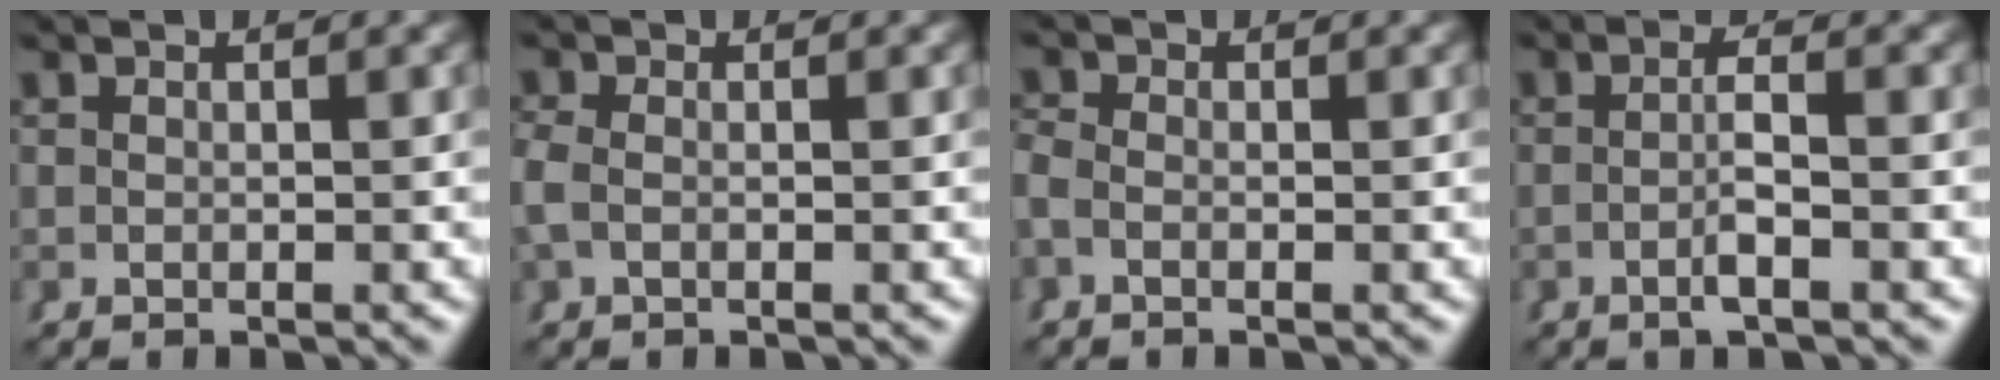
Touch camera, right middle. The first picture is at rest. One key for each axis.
{"total": 1.4, "fx": -0.2, "fy": 1.0, "fz": 1.0, "tx": -0.033, "ty": -0.001, "tz": -0.002}
{"total": 1.2, "fx": -0.6, "fy": 0.8, "fz": 0.7, "tx": -0.019, "ty": -0.005, "tz": -0.014}
{"total": 2.4, "fx": -0.8, "fy": -0.1, "fz": 2.3, "tx": -0.033, "ty": 0.002, "tz": -0.016}